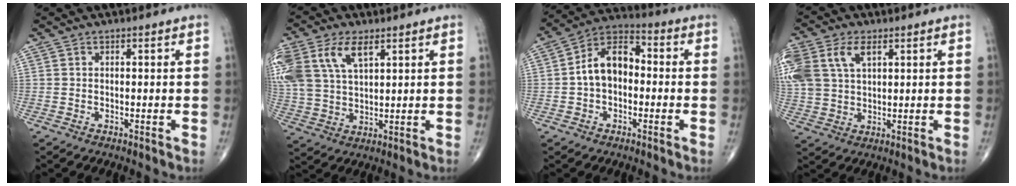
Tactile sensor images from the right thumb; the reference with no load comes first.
{"total": 15.6, "force": [6.8, 8.8, 10.9], "torque": [-0.259, 0.004, 0.136]}
{"total": 10.3, "force": [-0.5, 6.9, 7.6], "torque": [-0.115, 0.036, -0.025]}
{"total": 16.7, "force": [6.2, 10.8, 11.1], "torque": [-0.287, 0.022, 0.123]}